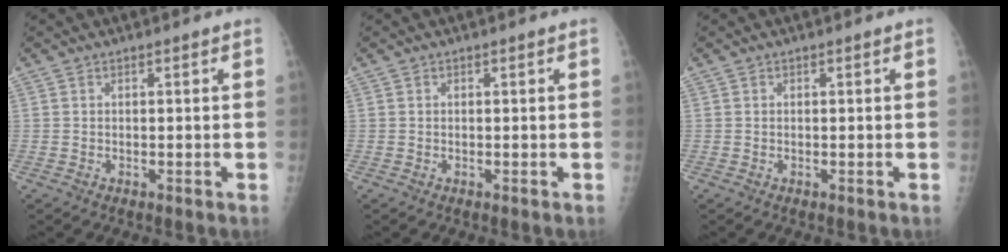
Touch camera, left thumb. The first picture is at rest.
{"total": 0.0}
{"total": 0.0}